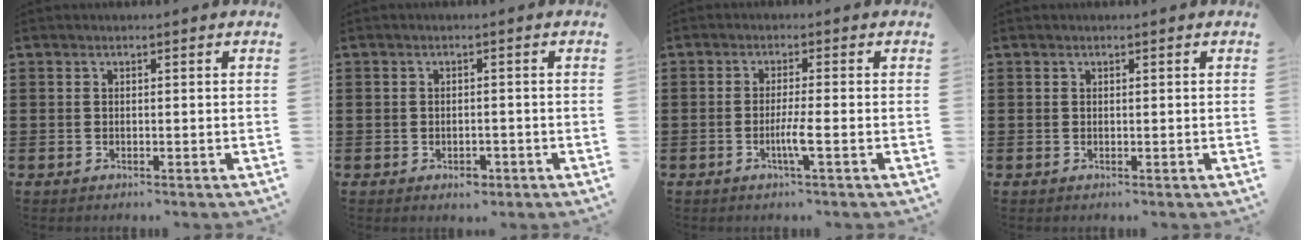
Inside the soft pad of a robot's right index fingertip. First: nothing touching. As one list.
[{"total": 2.1, "force": [-1.1, 1.4, 1.2], "torque": [-0.023, 0.002, -0.022]}, {"total": 3.4, "force": [-1.2, -0.2, 3.1], "torque": [-0.060, -0.010, -0.026]}, {"total": 0.0}]